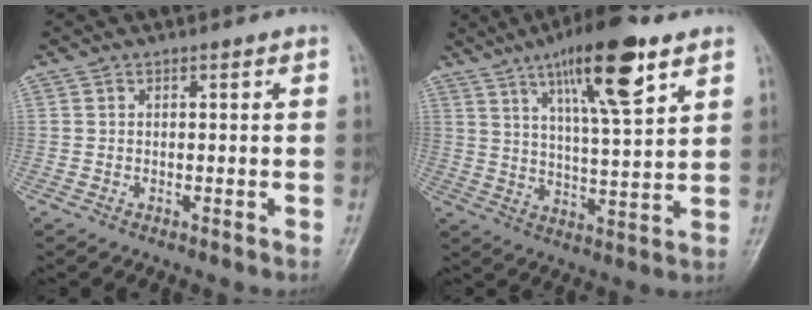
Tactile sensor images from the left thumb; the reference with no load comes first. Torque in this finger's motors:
{"motor_torque": [0.74, 0.51, 1.53, -1.23, 0.40]}